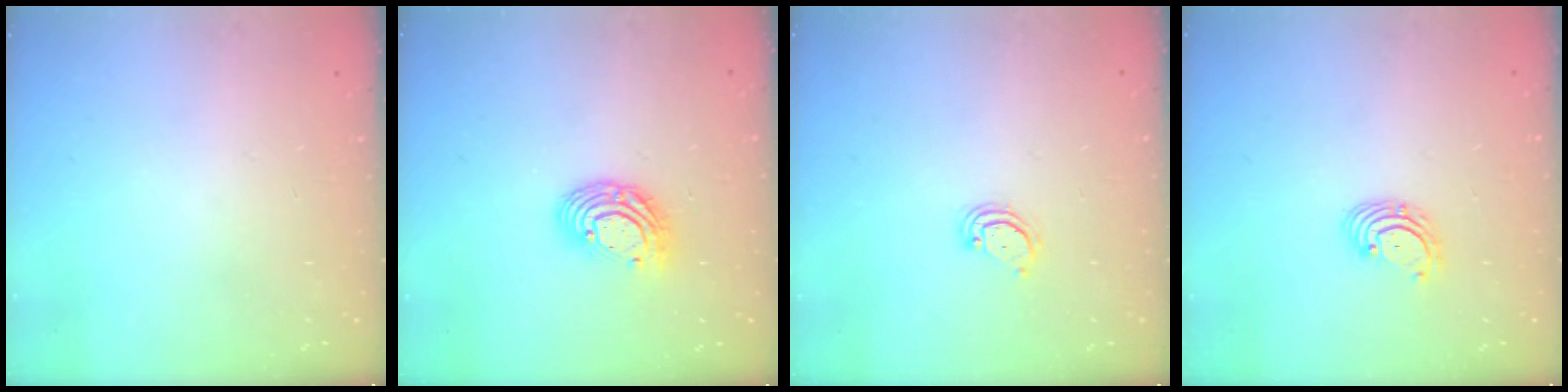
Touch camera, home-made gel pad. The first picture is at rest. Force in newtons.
{"total": 9.9, "press": 9.9, "slide": 0.8}
{"total": 3.5, "press": 3.5, "slide": 0.3}
{"total": 2.9, "press": 2.9, "slide": 0.3}